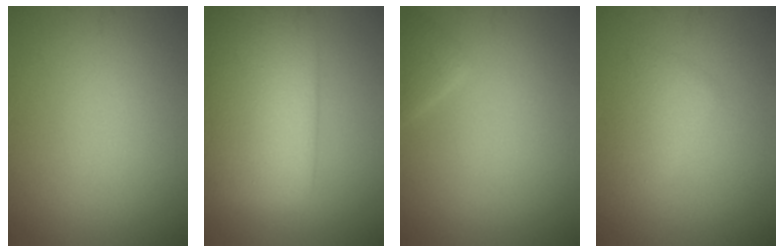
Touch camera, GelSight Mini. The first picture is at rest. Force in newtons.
{"total": 11.0, "press": 11.0, "slide": 0.6}
{"total": 1.4, "press": 1.4, "slide": 0.1}
{"total": 2.3, "press": 2.3, "slide": 0.1}